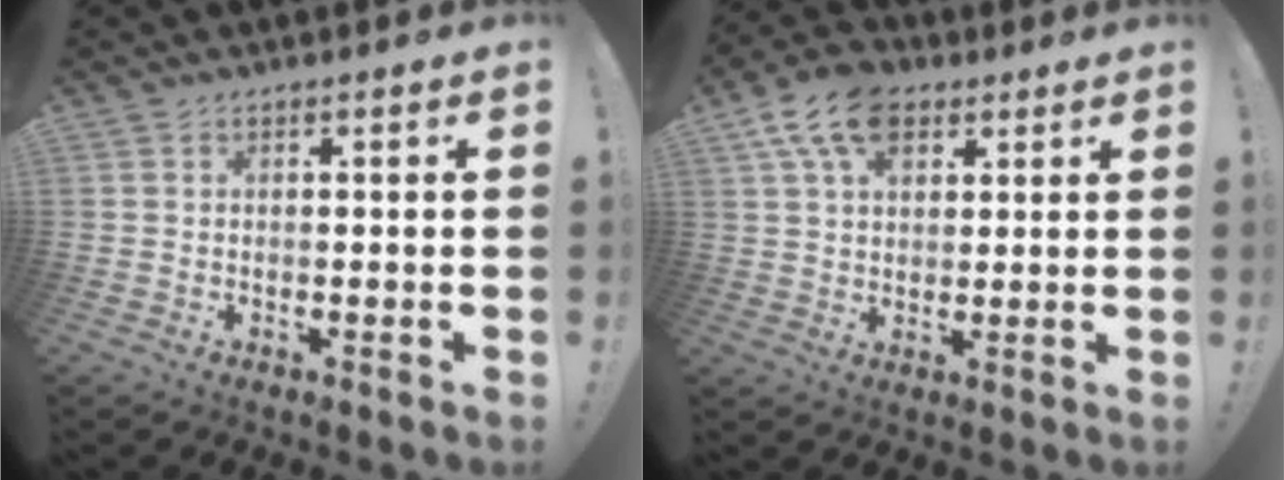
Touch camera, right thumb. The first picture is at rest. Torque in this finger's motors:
{"motor_torque": [0.37, 0.45, 0.12, 0.09, 0.03]}